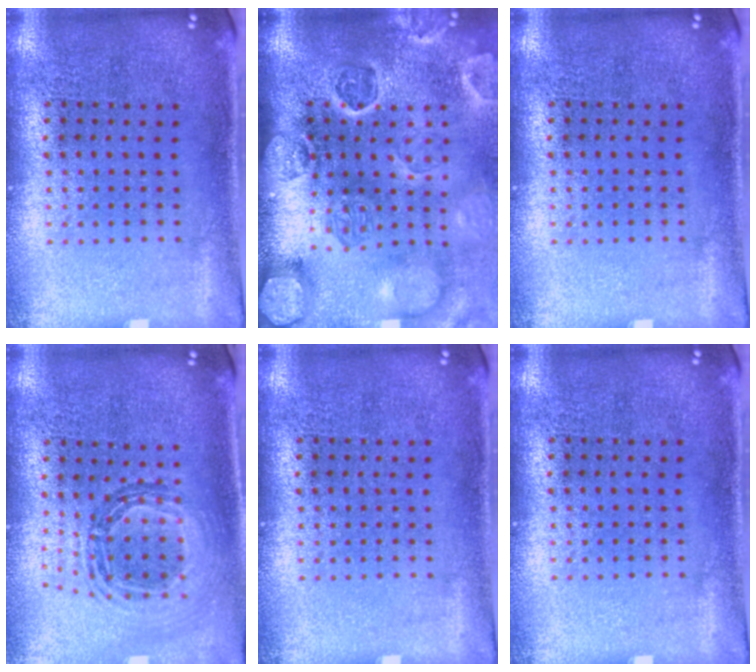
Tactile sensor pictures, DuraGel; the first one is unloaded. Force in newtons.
{"total": 4.5, "press": 3.6, "slide": 2.8}
{"total": 0.0}
{"total": 0.9, "press": 0.9, "slide": 0.1}
{"total": 0.0}
{"total": 0.0}